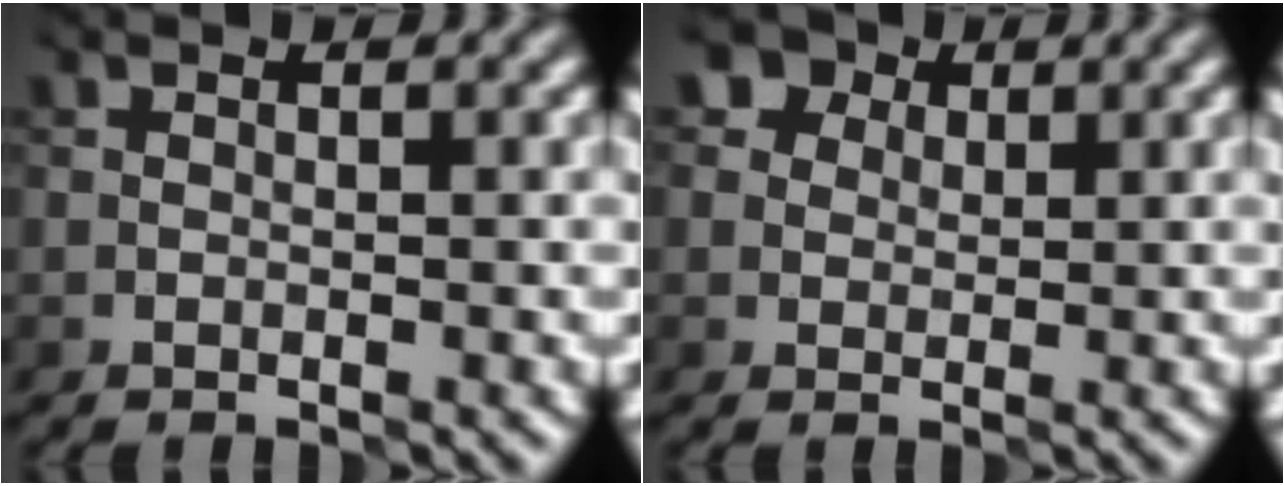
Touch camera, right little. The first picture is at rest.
{"total": 4.6, "force": [2.4, 3.6, 1.4], "torque": [-0.029, 0.014, 0.035]}